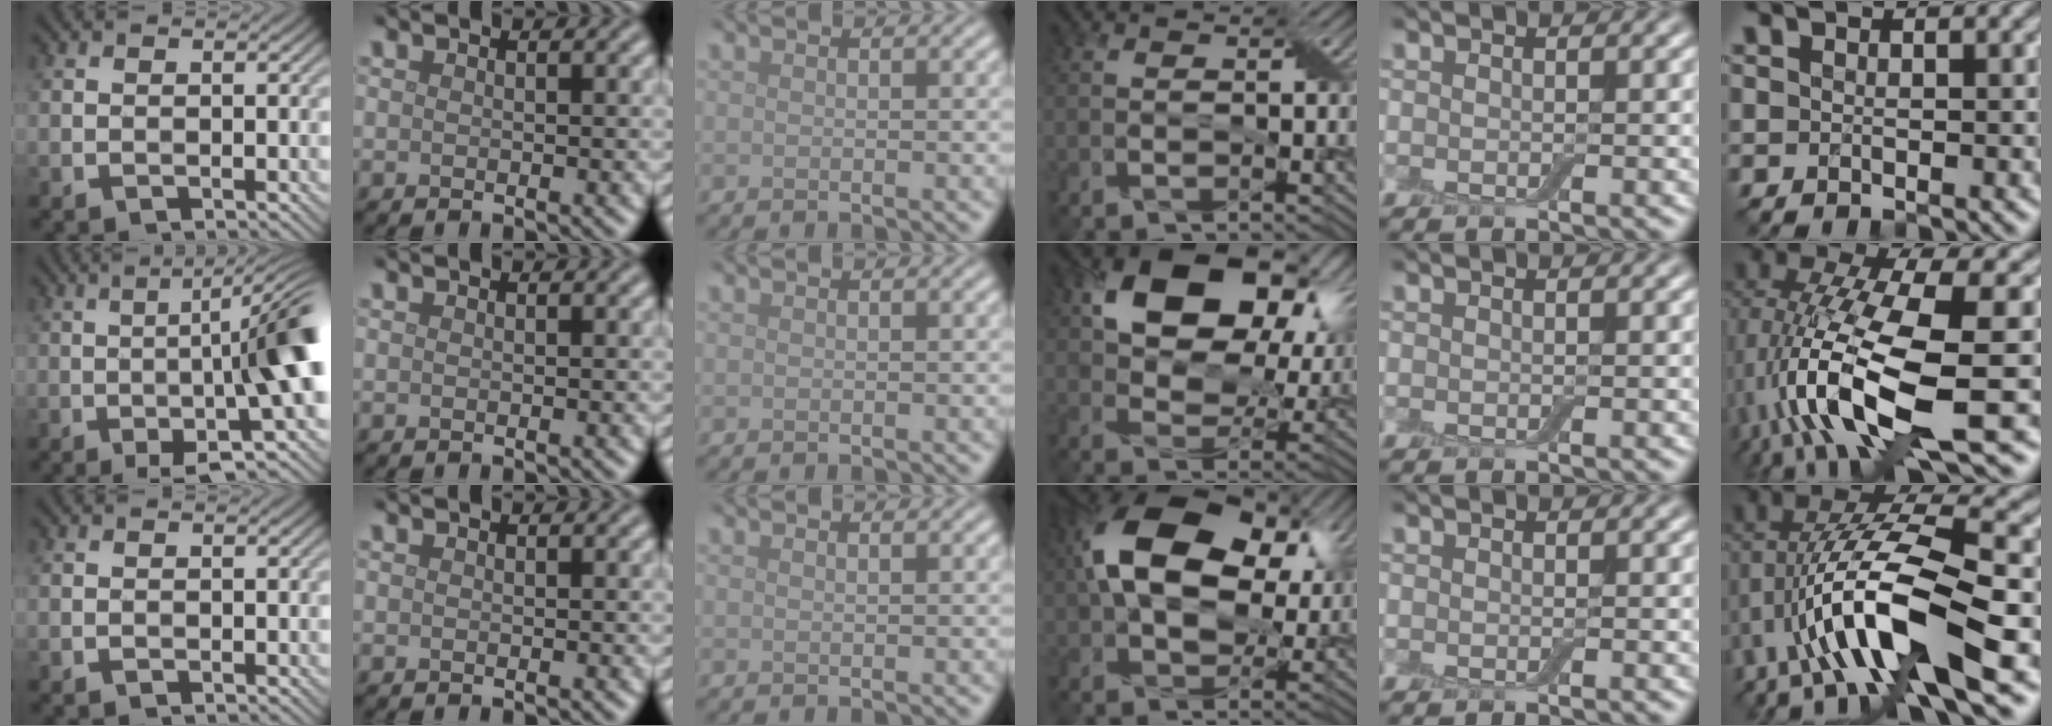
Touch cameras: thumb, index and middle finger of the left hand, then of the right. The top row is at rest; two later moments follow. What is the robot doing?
{"motion": "extract", "object": "airpods case & airpods"}